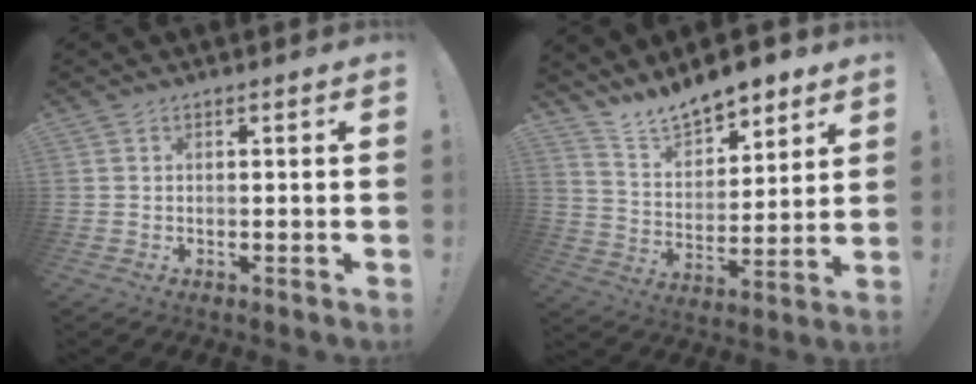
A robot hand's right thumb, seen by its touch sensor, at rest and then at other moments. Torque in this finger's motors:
{"motor_torque": [-0.20, 0.31, 0.25, 0.13, 0.15]}